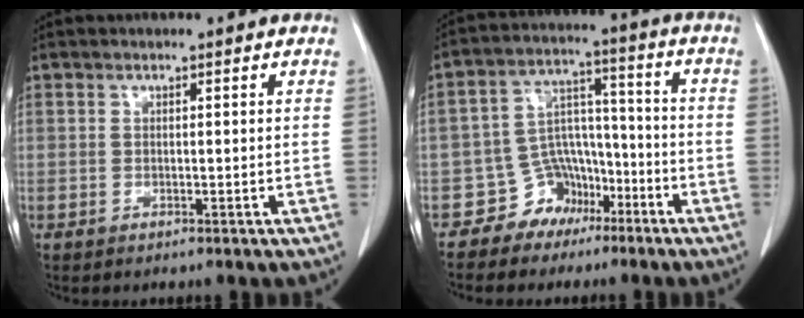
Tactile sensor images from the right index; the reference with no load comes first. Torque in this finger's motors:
{"motor_torque": [-0.28, -0.06, -1.05, -0.21]}